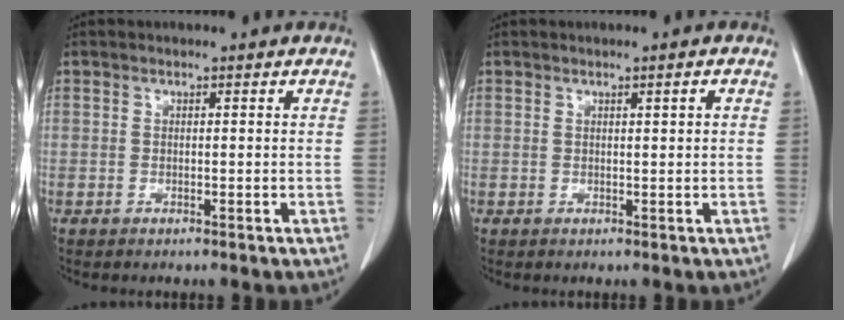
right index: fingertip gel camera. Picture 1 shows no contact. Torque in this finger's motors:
{"motor_torque": [-0.28, 0.10, -0.08, -0.01]}